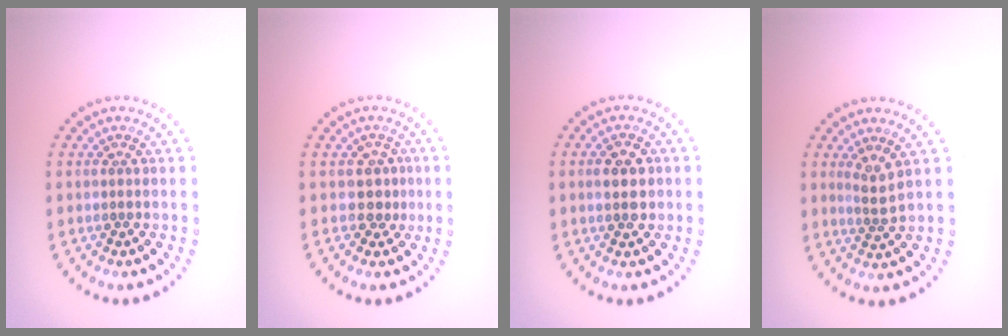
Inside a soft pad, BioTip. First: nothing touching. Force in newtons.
{"total": 2.0, "press": 1.4, "slide": 1.5}
{"total": 3.0, "press": 3.0, "slide": 0.1}
{"total": 1.8, "press": 1.3, "slide": 1.3}